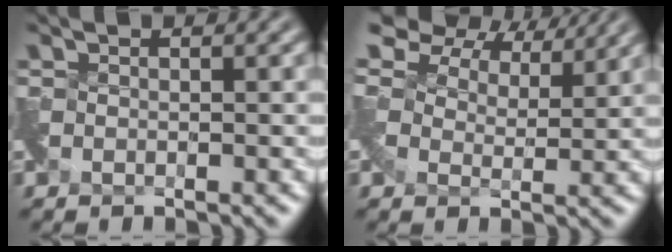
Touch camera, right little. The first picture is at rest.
{"total": 7.0, "force": [5.5, 3.3, 2.9], "torque": [-0.068, 0.023, 0.084]}